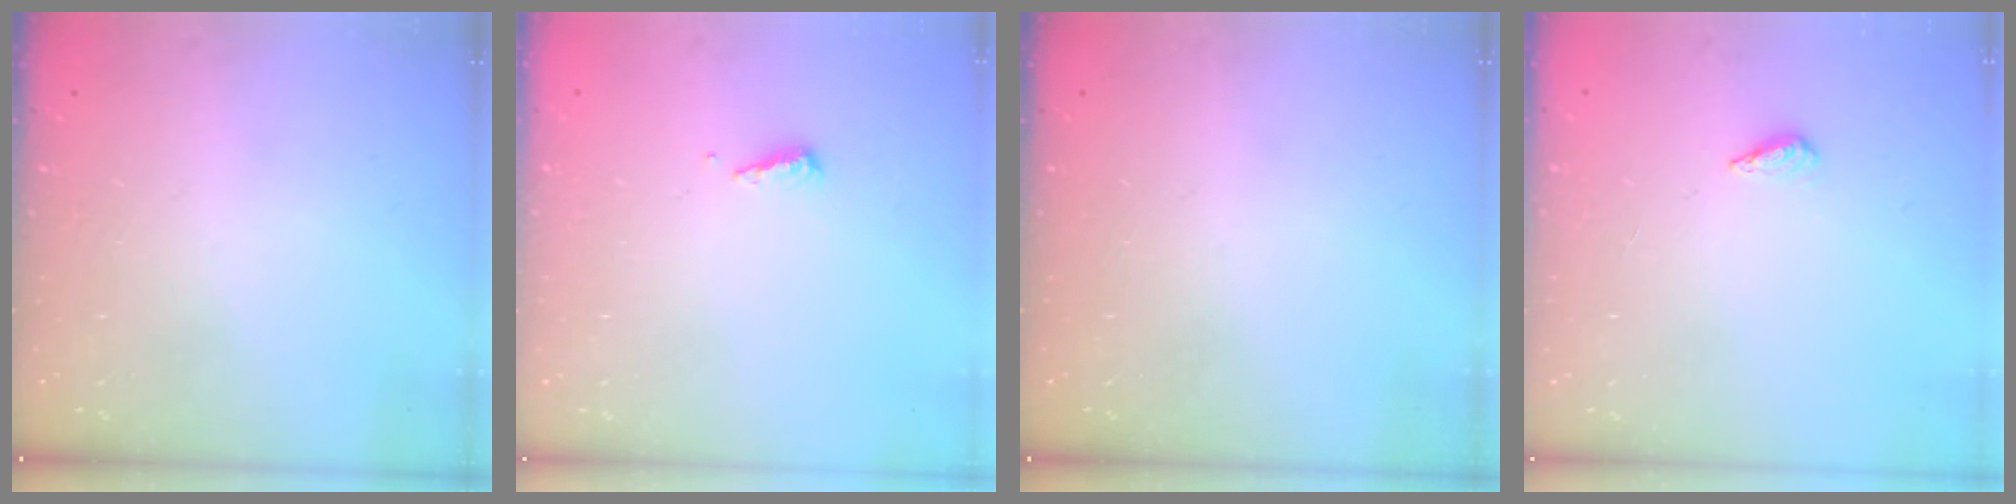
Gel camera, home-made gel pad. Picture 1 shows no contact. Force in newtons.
{"total": 3.6, "press": 3.6, "slide": 0.4}
{"total": 0.0}
{"total": 2.3, "press": 2.2, "slide": 0.8}